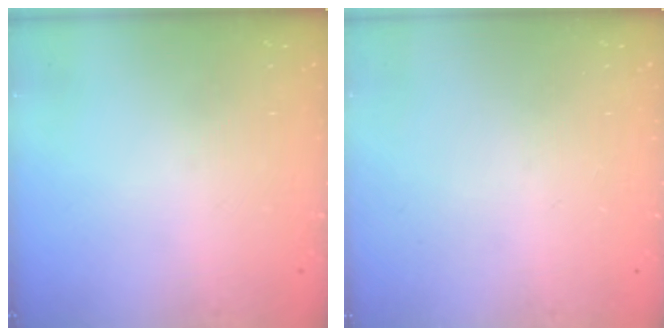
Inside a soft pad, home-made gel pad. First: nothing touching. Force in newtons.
{"total": 0.0}